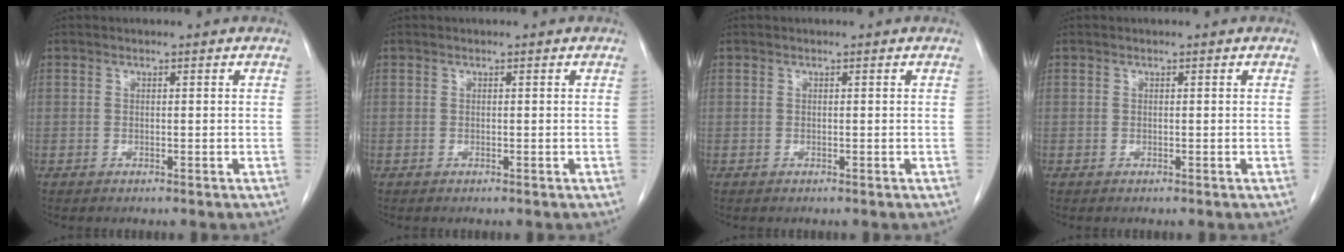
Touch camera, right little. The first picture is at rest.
{"total": 0.0}
{"total": 0.0}
{"total": 0.0}